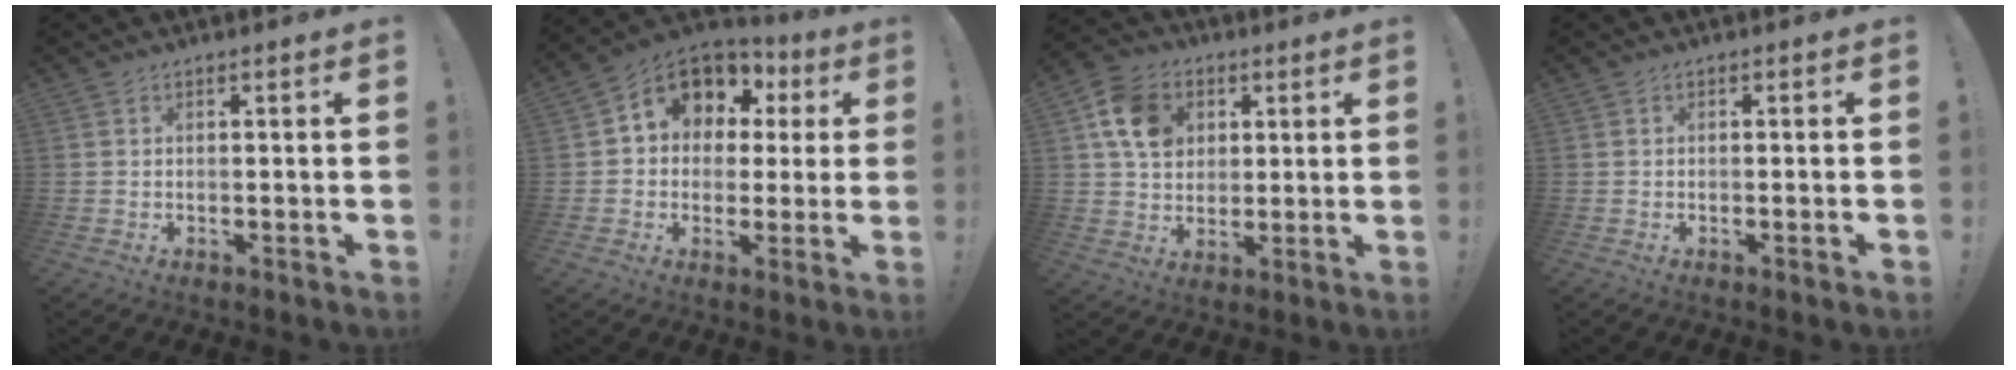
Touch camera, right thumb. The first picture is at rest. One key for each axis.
{"total": 10.8, "fx": 4.2, "fy": 8.5, "fz": 5.1, "tx": -0.087, "ty": -0.018, "tz": 0.081}
{"total": 13.3, "fx": 4.6, "fy": 10.7, "fz": 6.3, "tx": -0.098, "ty": -0.002, "tz": 0.097}
{"total": 0.9, "fx": -0.4, "fy": -0.3, "fz": 0.7, "tx": -0.016, "ty": -0.001, "tz": -0.007}